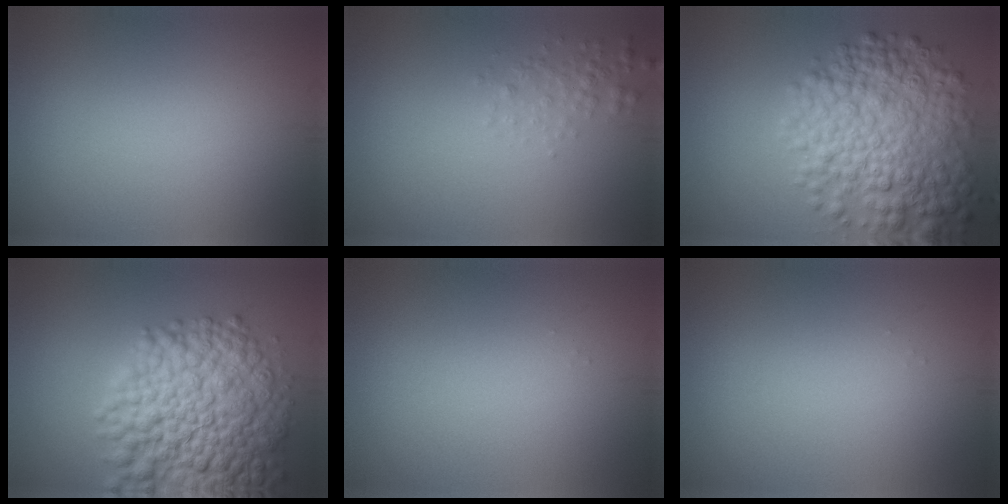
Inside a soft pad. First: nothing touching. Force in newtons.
{"total": 1.5, "press": 1.5, "slide": 0.0}
{"total": 9.1, "press": 9.1, "slide": 0.3}
{"total": 12.1, "press": 12.1, "slide": 0.5}
{"total": 0.0}
{"total": 0.0}